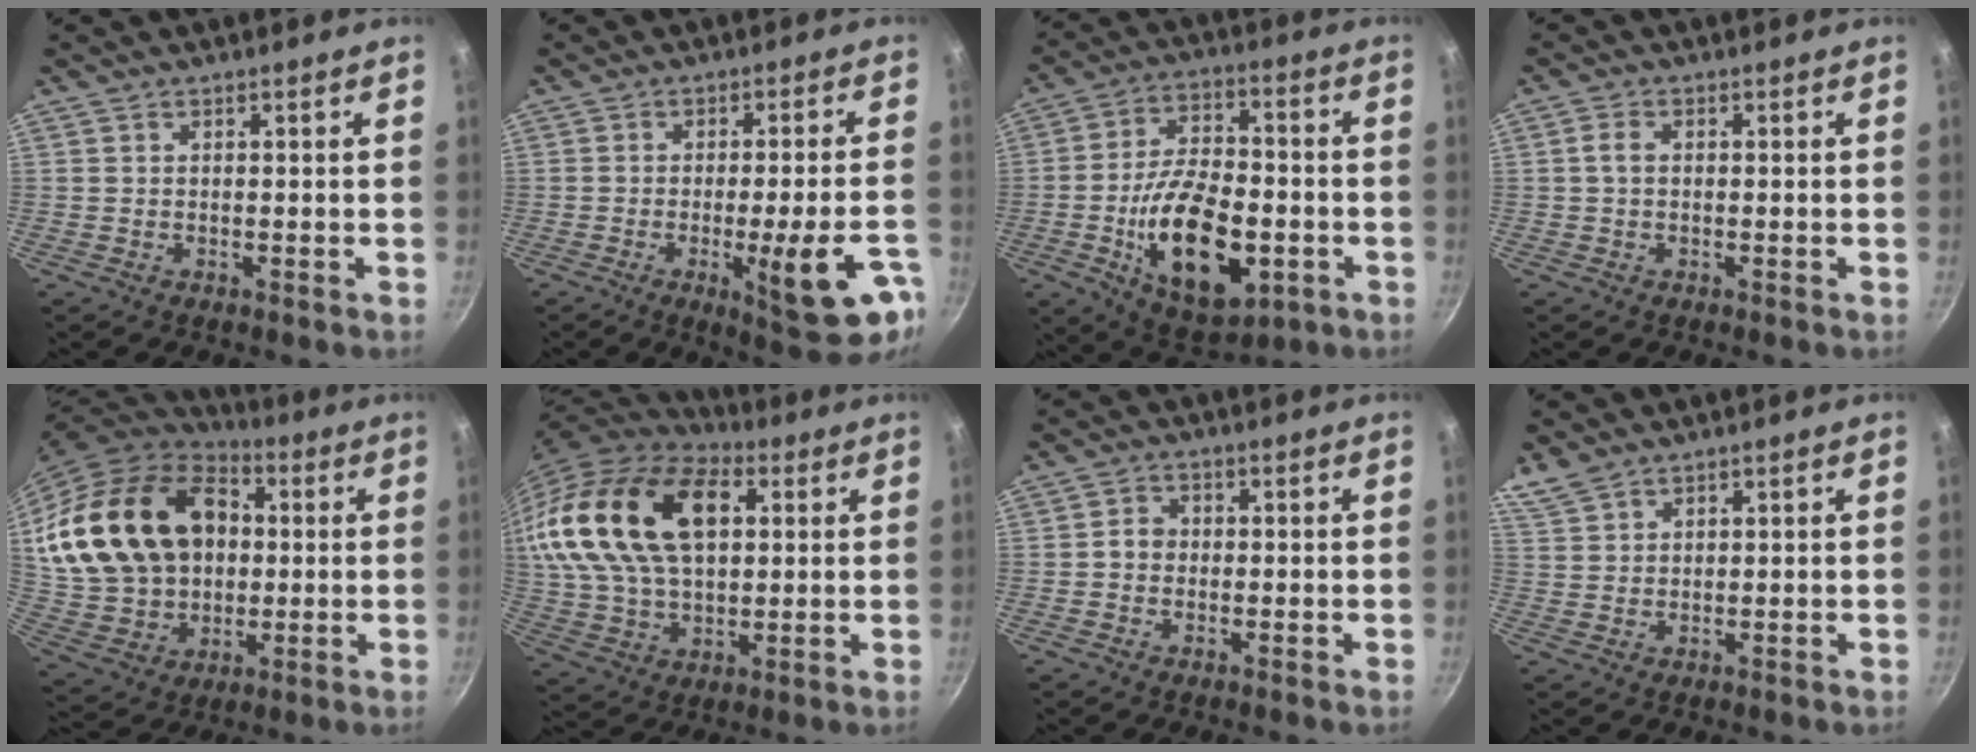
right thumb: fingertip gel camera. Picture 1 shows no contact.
{"total": 14.7, "force": [-5.5, 3.6, 13.1], "torque": [-0.153, 0.013, -0.066]}
{"total": 20.0, "force": [-5.2, 10.5, 16.2], "torque": [-0.256, 0.020, -0.077]}
{"total": 2.1, "force": [0.1, 1.4, 1.5], "torque": [-0.030, 0.008, 0.000]}
{"total": 26.8, "force": [4.5, 19.9, 17.5], "torque": [-0.305, 0.022, 0.096]}
{"total": 25.6, "force": [7.2, 15.5, 19.0], "torque": [-0.335, -0.001, 0.128]}
{"total": 2.7, "force": [-0.2, 2.3, 1.4], "torque": [-0.017, 0.011, -0.008]}
{"total": 4.1, "force": [3.4, 1.8, 1.4], "torque": [-0.027, 0.001, 0.074]}